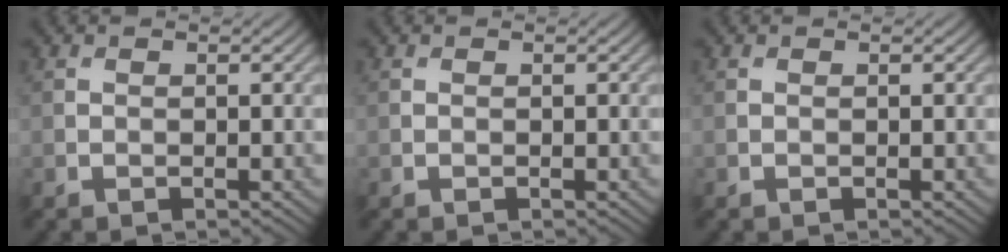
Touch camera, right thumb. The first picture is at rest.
{"total": 0.0}
{"total": 0.0}